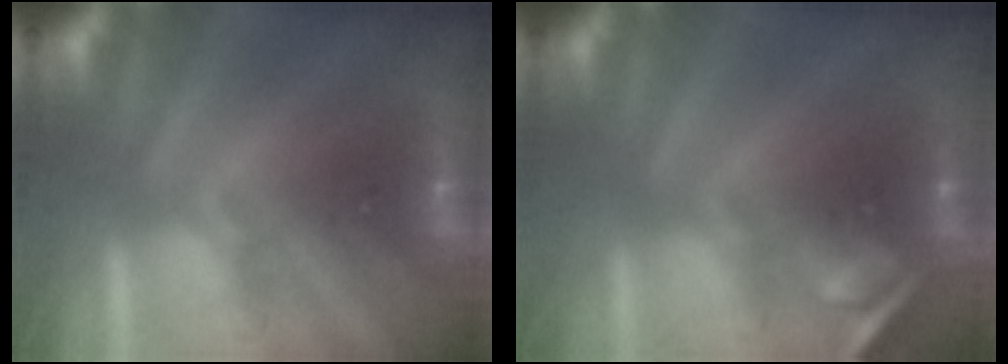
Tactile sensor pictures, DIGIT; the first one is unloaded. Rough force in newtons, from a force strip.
{"total": 2.1}